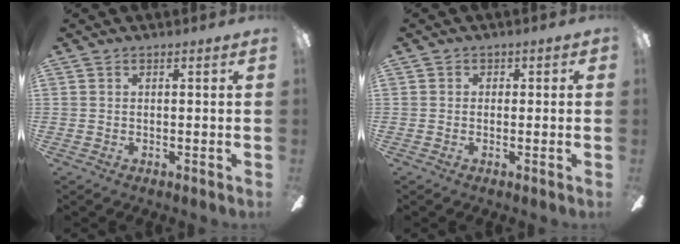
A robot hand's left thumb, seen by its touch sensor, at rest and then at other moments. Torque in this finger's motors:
{"motor_torque": [0.07, -0.06, -0.06, -0.17, -0.02]}